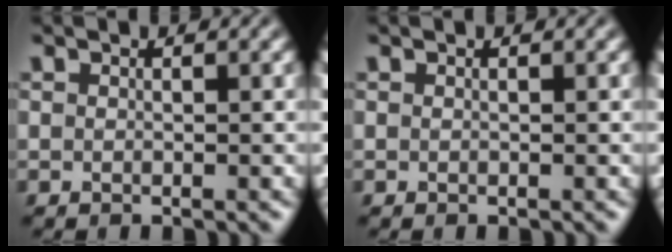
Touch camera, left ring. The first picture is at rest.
{"total": 0.0}